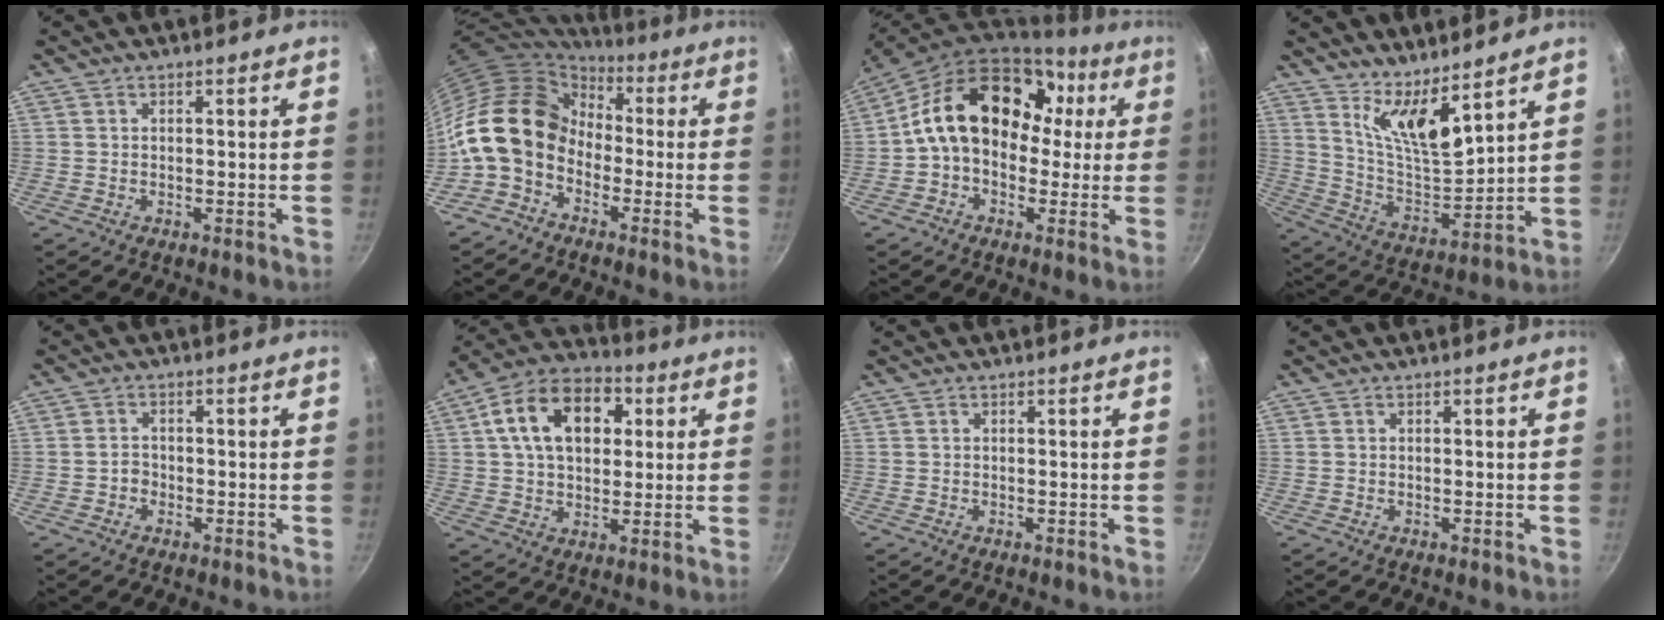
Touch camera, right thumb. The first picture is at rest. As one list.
[{"total": 16.4, "force": [-2.0, 12.7, 10.2], "torque": [-0.172, 0.042, -0.061]}, {"total": 19.8, "force": [2.8, 14.7, 13.0], "torque": [-0.182, 0.050, 0.034]}, {"total": 11.5, "force": [7.9, 2.7, 7.9], "torque": [-0.126, -0.092, 0.157]}, {"total": 2.0, "force": [-0.8, 1.6, 0.7], "torque": [-0.003, 0.012, -0.014]}, {"total": 16.5, "force": [4.3, 11.2, 11.4], "torque": [-0.162, 0.018, 0.056]}, {"total": 0.0}, {"total": 0.0}]